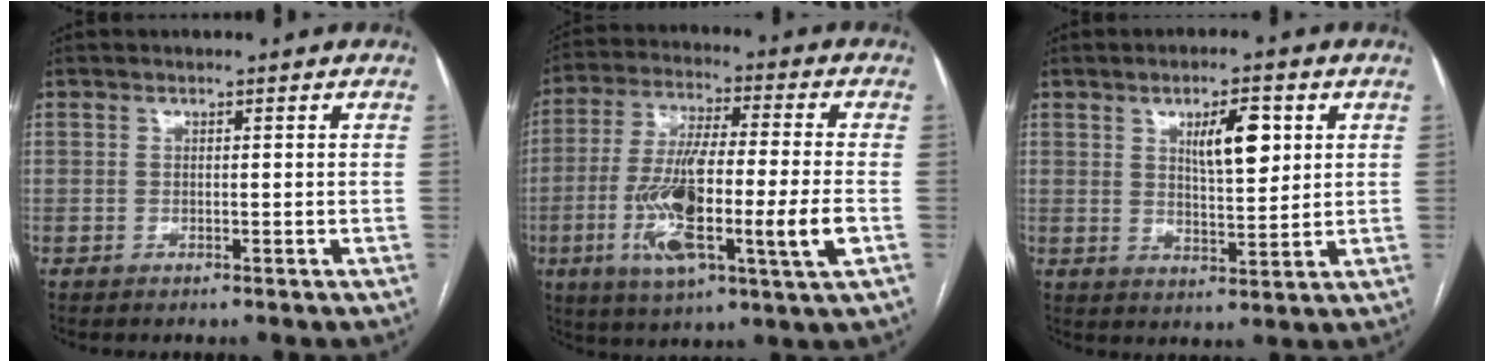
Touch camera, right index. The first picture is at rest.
{"total": 17.7, "force": [-4.5, 1.7, 17.0], "torque": [-0.320, -0.010, -0.076]}
{"total": 7.2, "force": [2.7, 2.1, 6.4], "torque": [-0.105, 0.003, 0.046]}